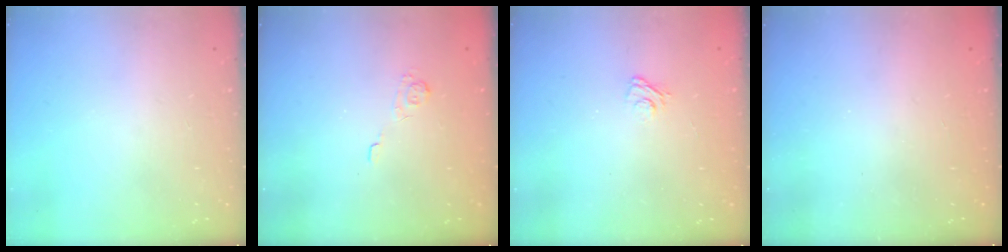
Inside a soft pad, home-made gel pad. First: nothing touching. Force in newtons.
{"total": 2.2, "press": 1.7, "slide": 1.4}
{"total": 2.9, "press": 2.6, "slide": 1.2}
{"total": 2.4, "press": 2.3, "slide": 0.8}